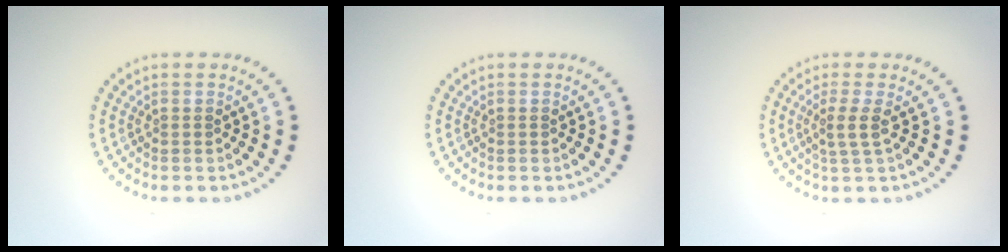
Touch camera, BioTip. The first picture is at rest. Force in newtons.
{"total": 0.0}
{"total": 1.9, "press": 1.4, "slide": 1.2}